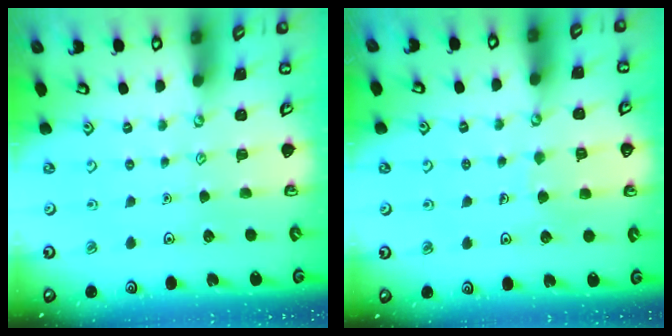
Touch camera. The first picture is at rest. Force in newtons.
{"total": 4.8, "press": 4.8, "slide": 0.4}